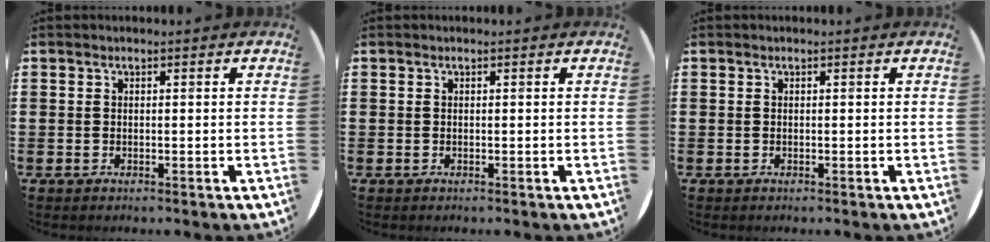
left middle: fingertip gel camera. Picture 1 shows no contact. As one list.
[{"total": 0.0}, {"total": 0.0}]